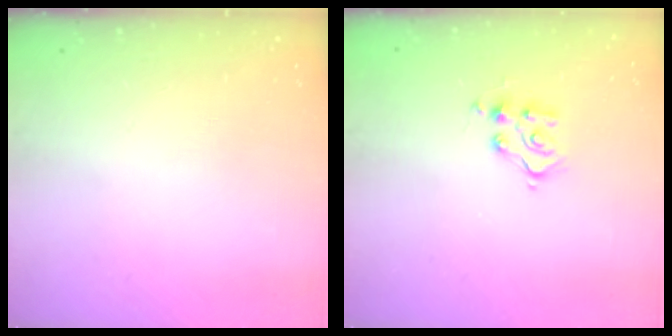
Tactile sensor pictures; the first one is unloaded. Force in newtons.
{"total": 6.0, "press": 6.0, "slide": 0.1}